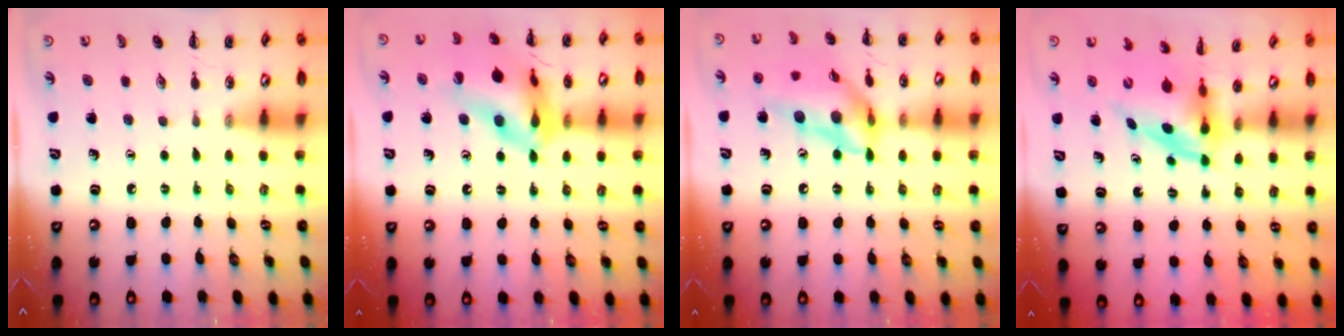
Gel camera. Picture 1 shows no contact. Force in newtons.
{"total": 18.3, "press": 18.1, "slide": 2.8}
{"total": 18.2, "press": 17.8, "slide": 4.0}
{"total": 3.9, "press": 3.9, "slide": 0.8}